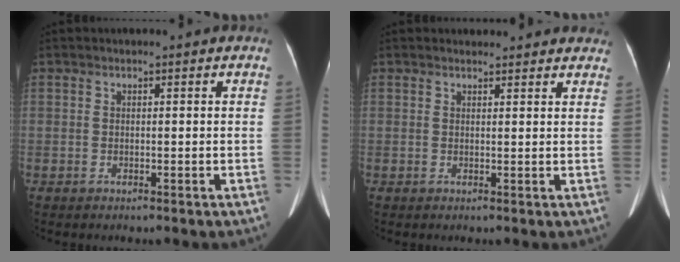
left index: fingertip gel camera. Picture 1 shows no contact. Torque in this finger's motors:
{"motor_torque": [-0.42, 0.35, -0.38, -0.05]}